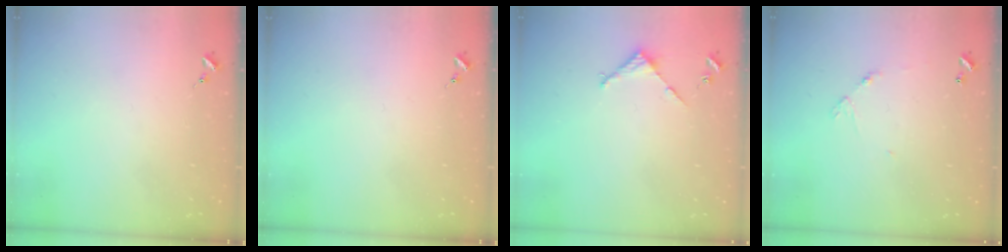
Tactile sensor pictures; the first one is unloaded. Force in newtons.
{"total": 0.0}
{"total": 2.9, "press": 2.8, "slide": 0.2}
{"total": 4.6, "press": 4.6, "slide": 0.3}